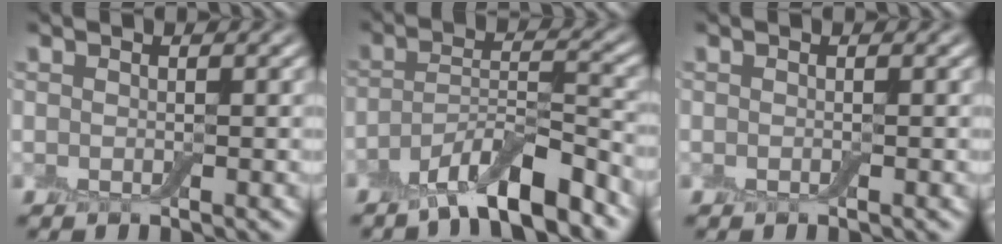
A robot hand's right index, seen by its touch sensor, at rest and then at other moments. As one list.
[{"total": 6.7, "force": [-4.8, 1.6, 4.4], "torque": [-0.073, 0.000, -0.085]}, {"total": 0.0}]